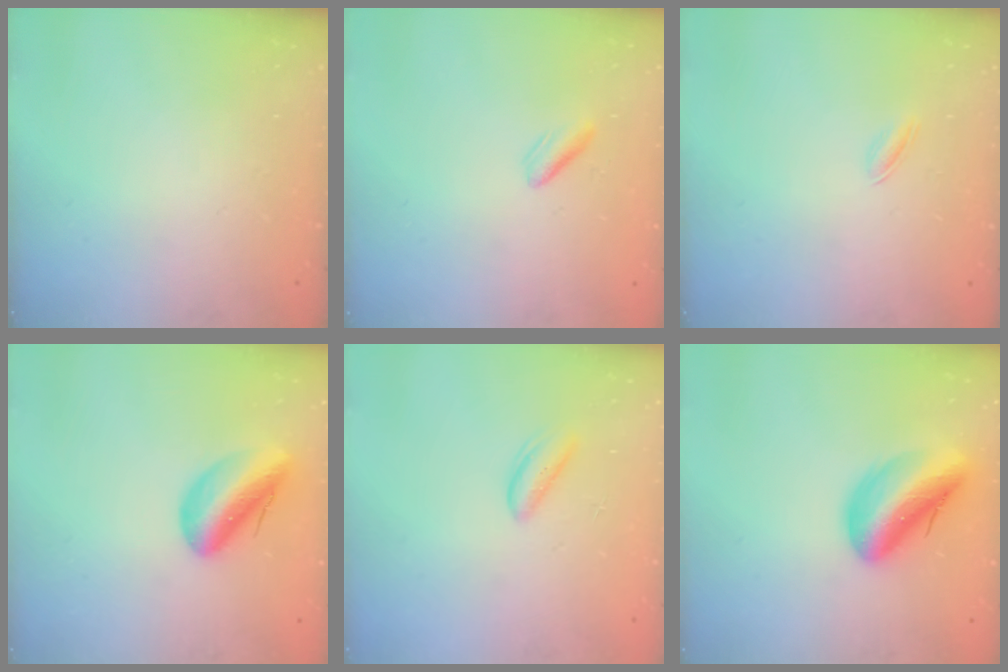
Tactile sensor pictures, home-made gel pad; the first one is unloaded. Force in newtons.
{"total": 2.1, "press": 2.0, "slide": 0.7}
{"total": 2.3, "press": 2.2, "slide": 0.7}
{"total": 12.0, "press": 11.5, "slide": 3.6}
{"total": 1.9, "press": 1.9, "slide": 0.4}
{"total": 13.8, "press": 13.5, "slide": 2.9}